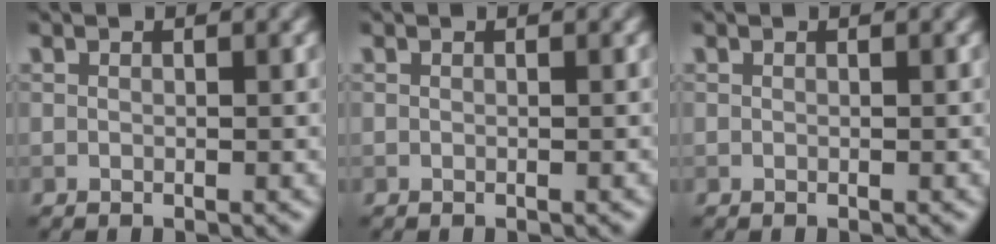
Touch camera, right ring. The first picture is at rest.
{"total": 0.0}
{"total": 0.0}